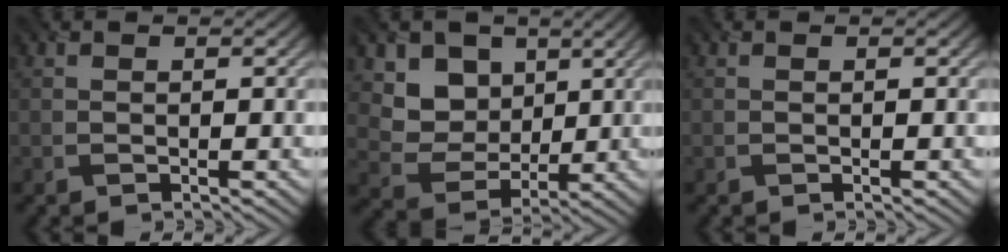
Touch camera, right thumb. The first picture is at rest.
{"total": 7.6, "force": [3.5, 5.9, 3.2], "torque": [-0.094, -0.032, 0.074]}
{"total": 0.0}